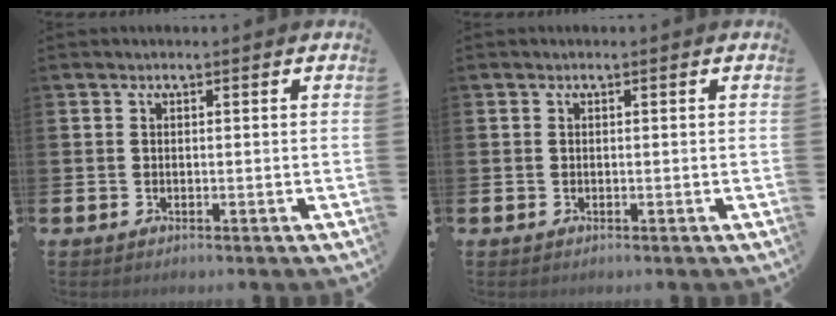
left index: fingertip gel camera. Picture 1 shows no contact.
{"total": 0.0}